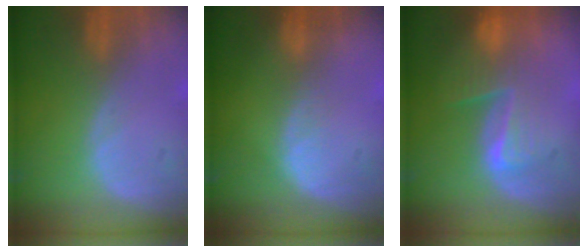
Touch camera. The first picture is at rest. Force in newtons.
{"total": 1.6, "press": 1.6, "slide": 0.1}
{"total": 7.1, "press": 6.9, "slide": 1.9}